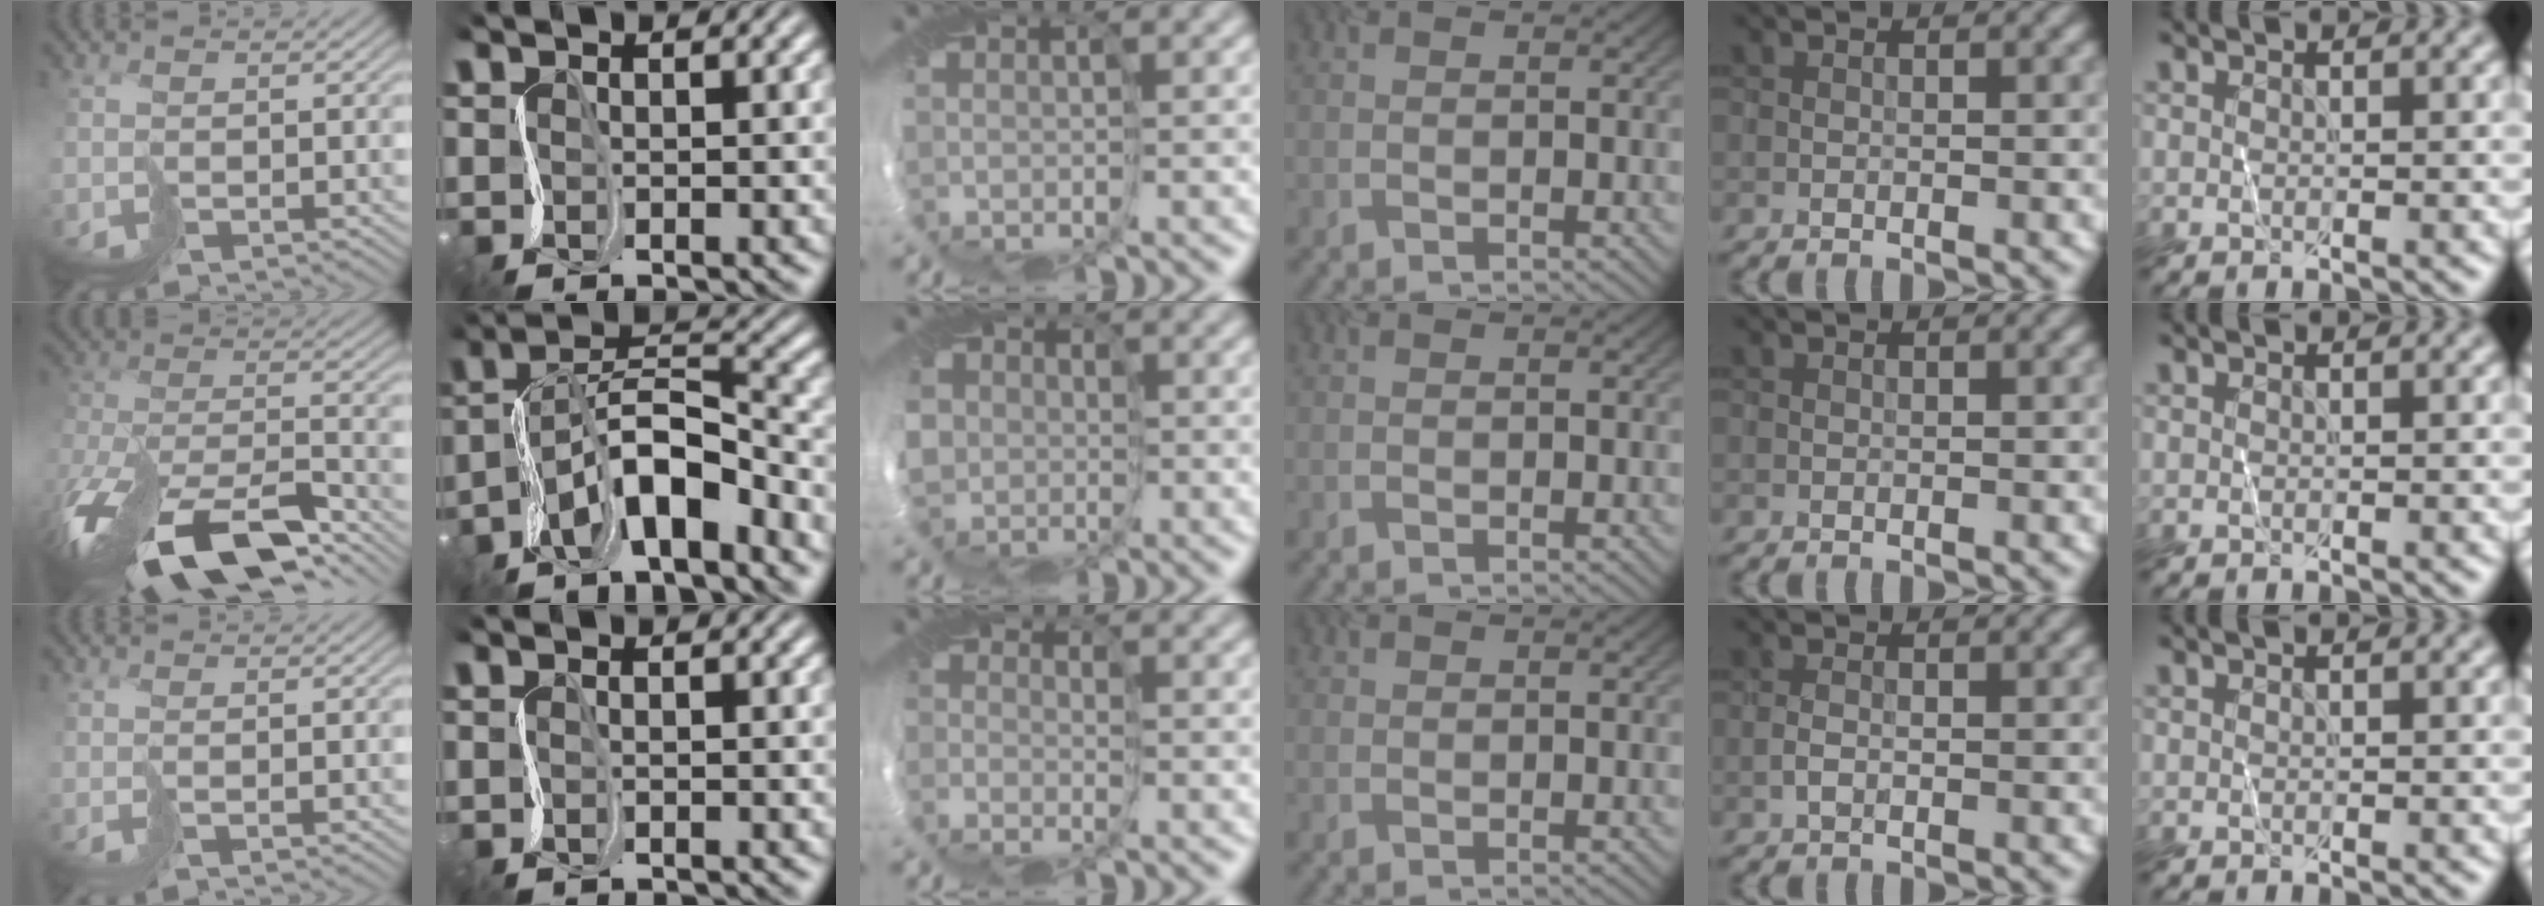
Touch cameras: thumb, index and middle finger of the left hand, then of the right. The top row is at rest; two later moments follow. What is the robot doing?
{"motion": "cut", "object": "receipt paper"}